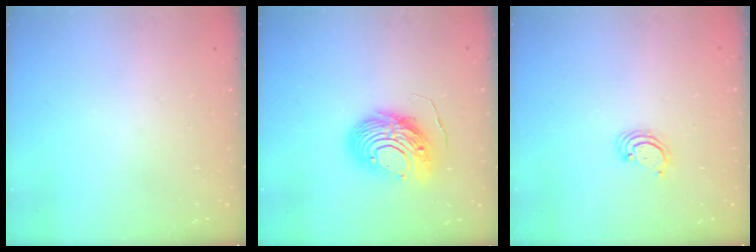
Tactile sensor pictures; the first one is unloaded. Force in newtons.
{"total": 12.0, "press": 11.9, "slide": 1.3}
{"total": 2.3, "press": 2.3, "slide": 0.2}